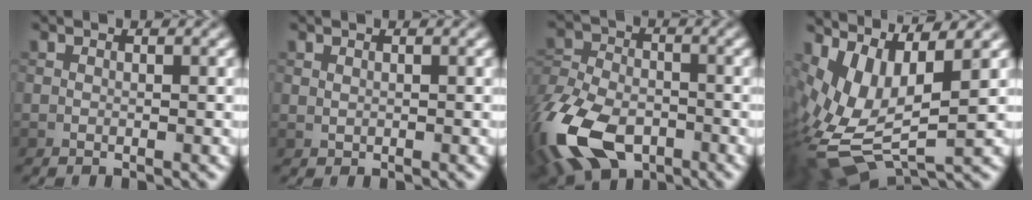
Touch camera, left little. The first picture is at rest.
{"total": 0.0}
{"total": 13.0, "force": [-7.3, 7.2, 7.9], "torque": [-0.186, -0.033, -0.147]}
{"total": 9.6, "force": [1.2, 4.6, 8.4], "torque": [-0.186, -0.017, 0.034]}